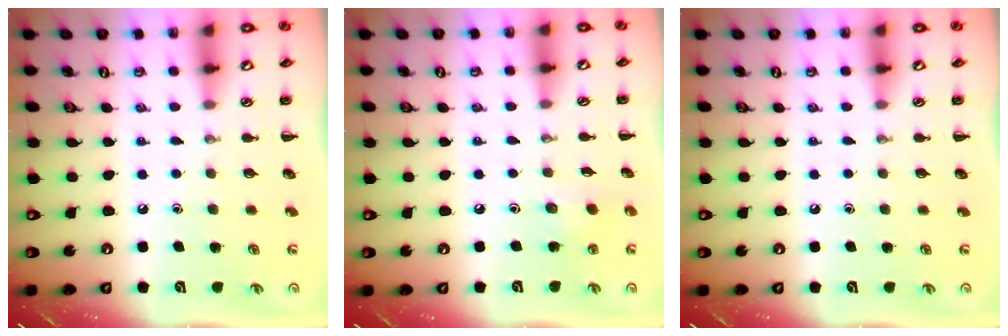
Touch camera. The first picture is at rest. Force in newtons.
{"total": 3.8, "press": 3.6, "slide": 1.1}
{"total": 0.0}